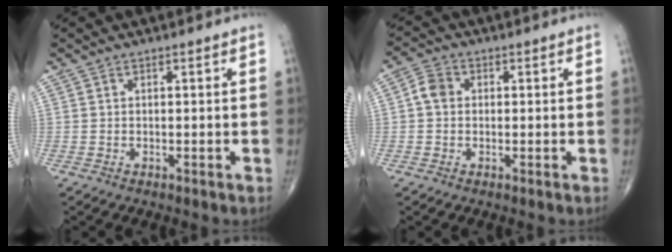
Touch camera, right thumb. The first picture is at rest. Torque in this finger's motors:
{"motor_torque": [-0.14, 0.85, 0.37, -0.02, 0.01]}